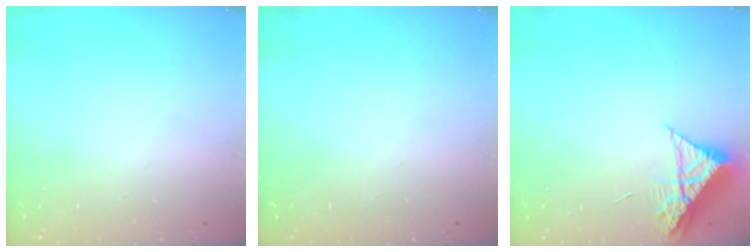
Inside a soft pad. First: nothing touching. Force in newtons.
{"total": 0.0}
{"total": 8.4, "press": 8.4, "slide": 0.8}